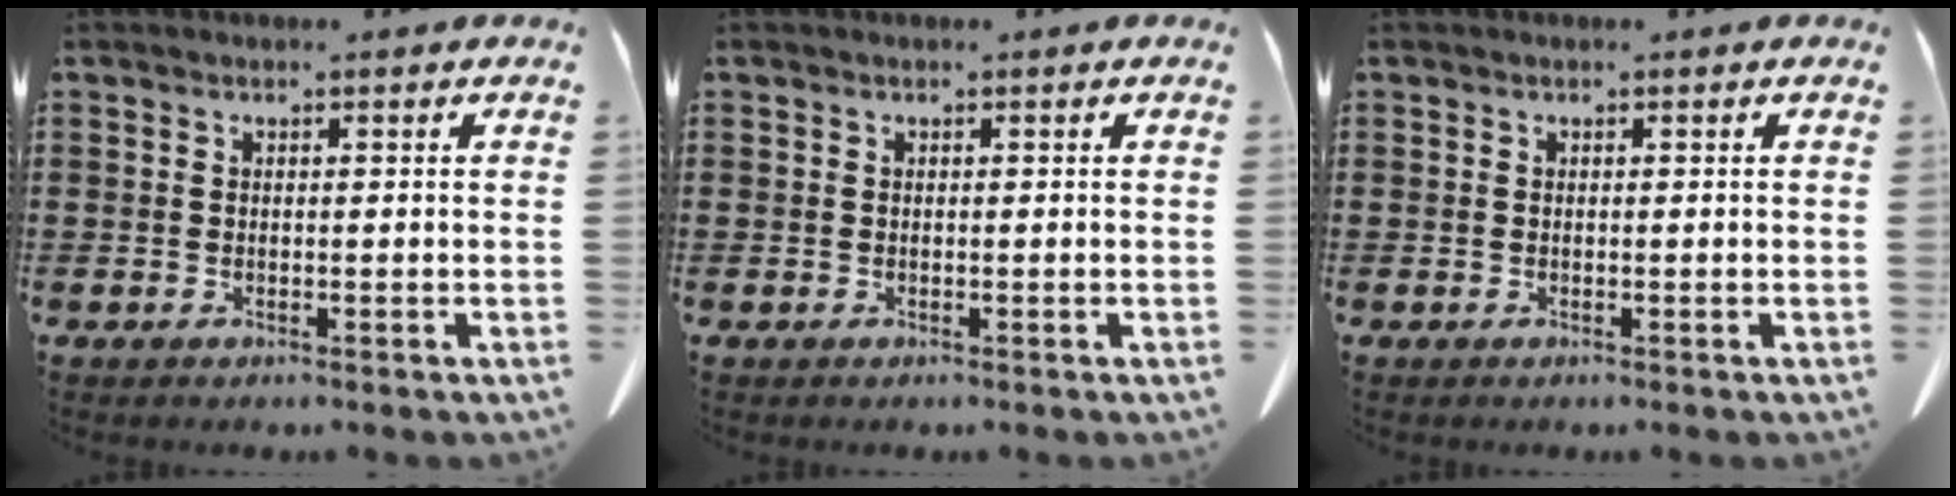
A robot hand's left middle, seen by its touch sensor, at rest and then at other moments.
{"total": 0.0}
{"total": 0.0}